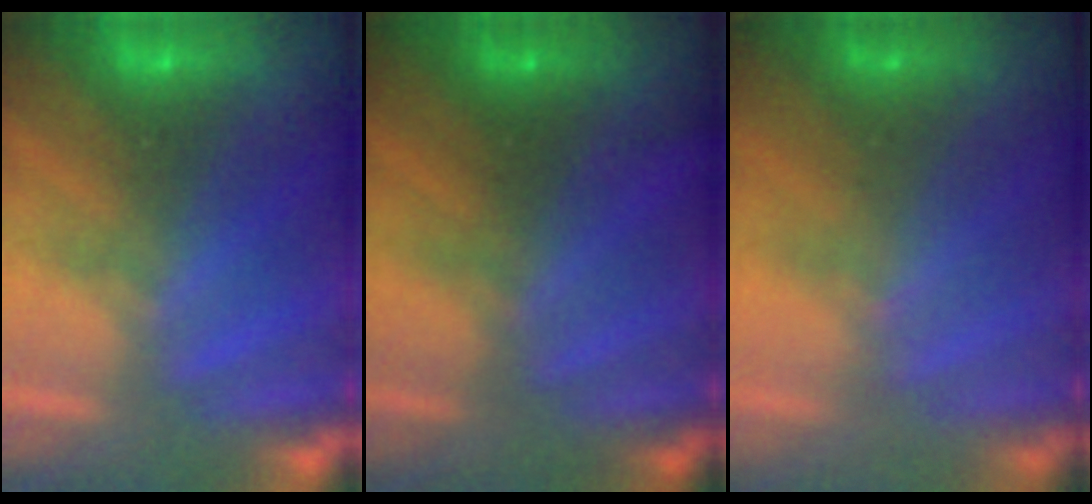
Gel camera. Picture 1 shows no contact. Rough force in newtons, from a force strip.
{"total": 2.1}
{"total": 1.4}